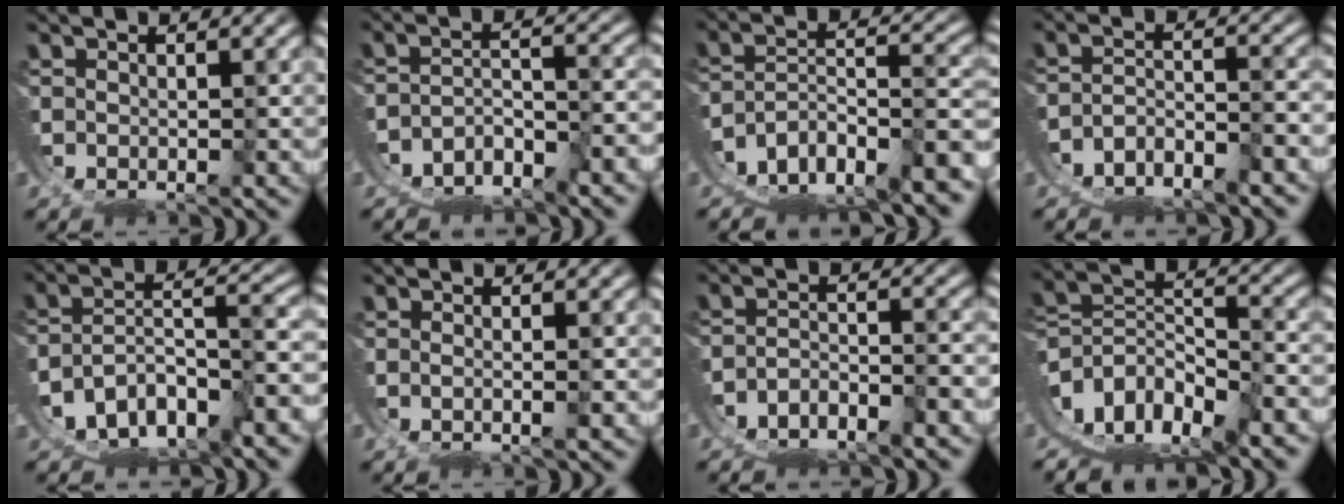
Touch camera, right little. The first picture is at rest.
{"total": 6.9, "force": [-5.1, 4.4, 1.6], "torque": [-0.039, -0.024, -0.079]}
{"total": 13.8, "force": [-7.8, 10.3, 4.9], "torque": [-0.121, -0.057, -0.120]}
{"total": 8.5, "force": [-5.7, 6.0, 1.9], "torque": [-0.051, -0.030, -0.094]}
{"total": 10.9, "force": [-5.7, 8.5, 3.8], "torque": [-0.105, -0.028, -0.092]}
{"total": 1.0, "force": [-0.4, 0.3, 0.9], "torque": [-0.025, -0.006, -0.007]}
{"total": 7.4, "force": [-5.1, 5.1, 1.7], "torque": [-0.043, -0.024, -0.086]}
{"total": 14.2, "force": [-4.7, 11.5, 6.9], "torque": [-0.168, -0.053, -0.071]}